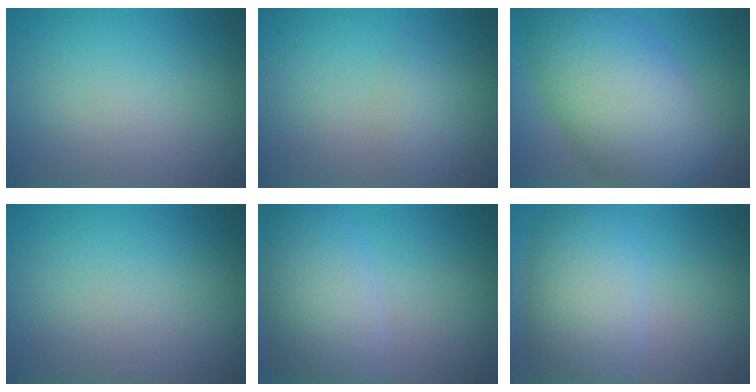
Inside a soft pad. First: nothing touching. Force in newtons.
{"total": 1.6, "press": 1.6, "slide": 0.0}
{"total": 12.1, "press": 12.1, "slide": 0.4}
{"total": 0.0}
{"total": 6.8, "press": 6.7, "slide": 0.6}
{"total": 7.5, "press": 7.5, "slide": 0.1}